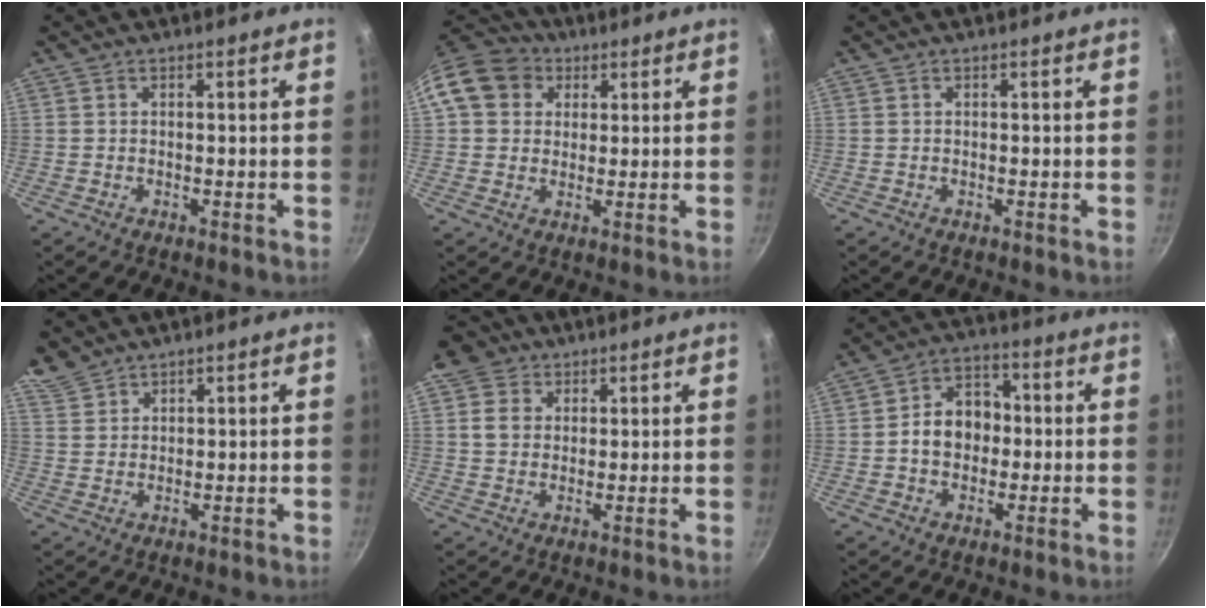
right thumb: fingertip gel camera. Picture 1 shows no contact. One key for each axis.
{"total": 13.2, "fx": 4.1, "fy": 11.2, "fz": 5.8, "tx": -0.104, "ty": 0.027, "tz": 0.060}
{"total": 0.0}
{"total": 4.6, "fx": 4.1, "fy": 1.9, "fz": 0.6, "tx": -0.004, "ty": 0.001, "tz": 0.087}
{"total": 7.1, "fx": 3.2, "fy": 5.9, "fz": 2.5, "tx": -0.011, "ty": 0.002, "tz": 0.049}
{"total": 9.4, "fx": -0.3, "fy": 7.3, "fz": 5.8, "tx": -0.056, "ty": 0.024, "tz": -0.016}